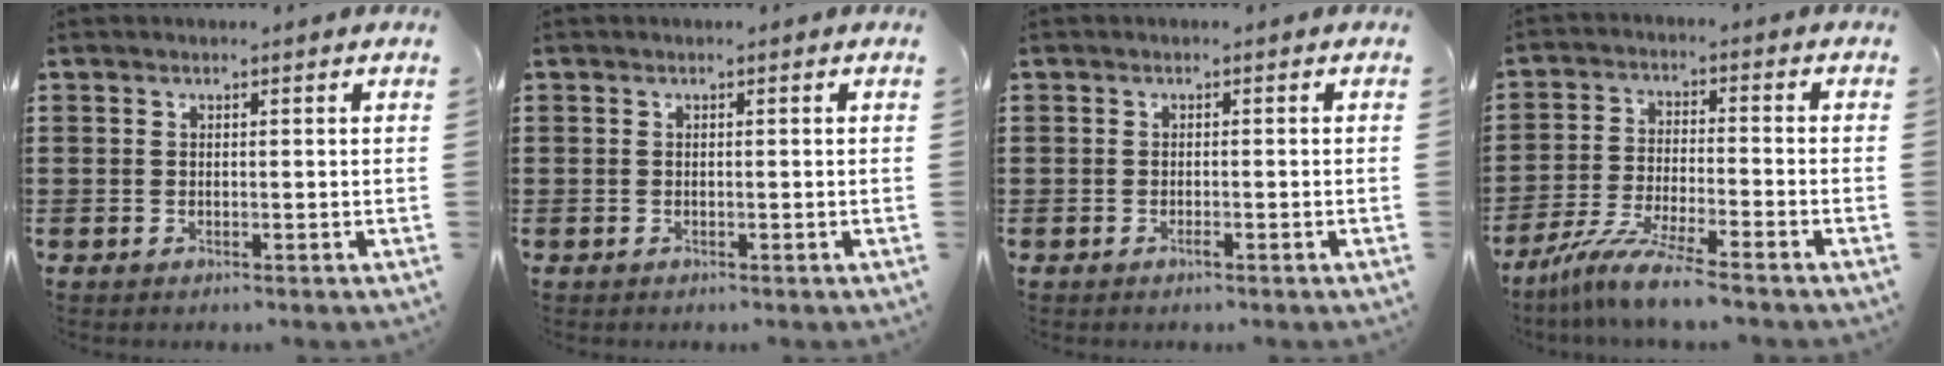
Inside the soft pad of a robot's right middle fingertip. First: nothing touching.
{"total": 0.0}
{"total": 0.6, "force": [-0.4, 0.1, 0.5], "torque": [-0.010, -0.003, -0.007]}
{"total": 7.8, "force": [-6.7, -0.4, 4.0], "torque": [-0.083, -0.015, -0.129]}